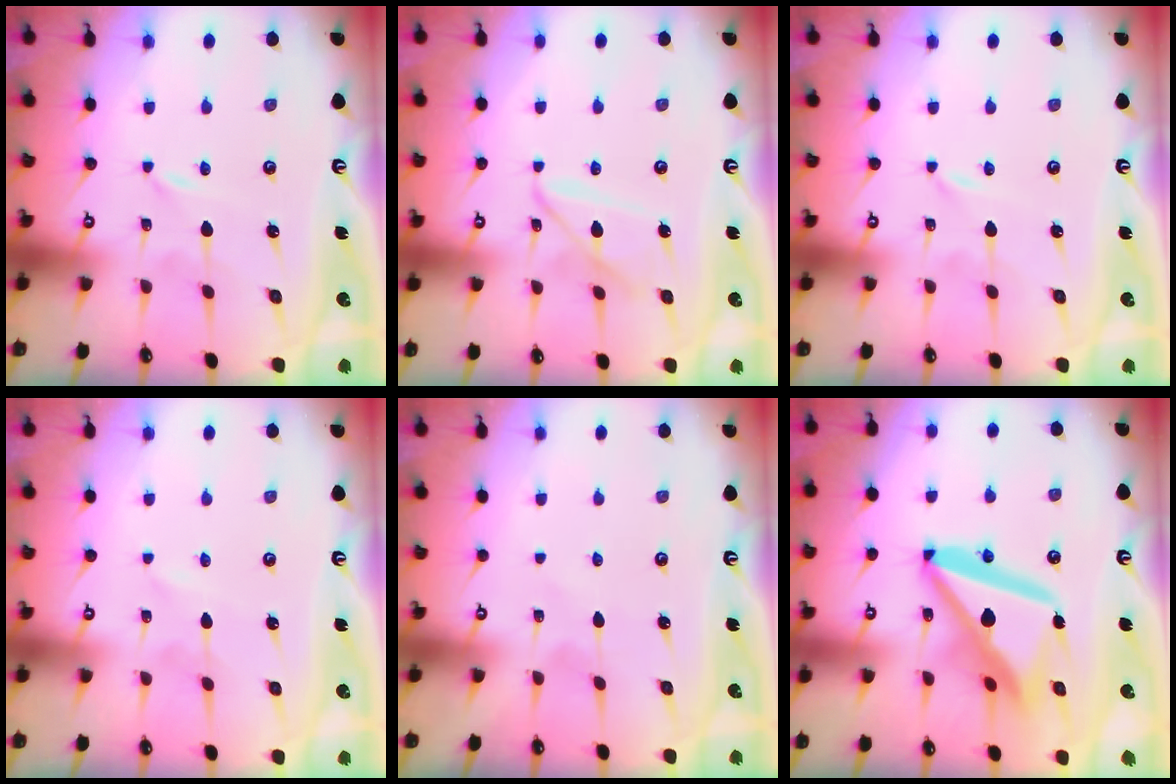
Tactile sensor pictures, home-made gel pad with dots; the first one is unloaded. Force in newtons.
{"total": 9.8, "press": 9.8, "slide": 0.7}
{"total": 0.0}
{"total": 1.0, "press": 1.0, "slide": 0.1}
{"total": 1.4, "press": 1.4, "slide": 0.1}
{"total": 17.6, "press": 17.5, "slide": 2.2}